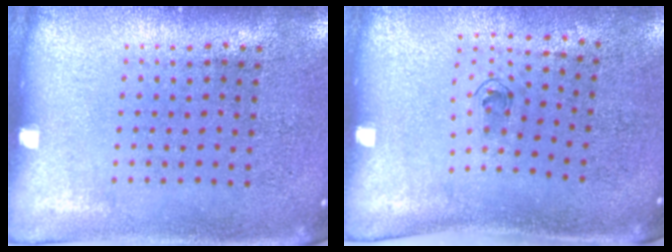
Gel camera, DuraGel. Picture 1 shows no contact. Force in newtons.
{"total": 0.6, "press": 0.3, "slide": 0.5}